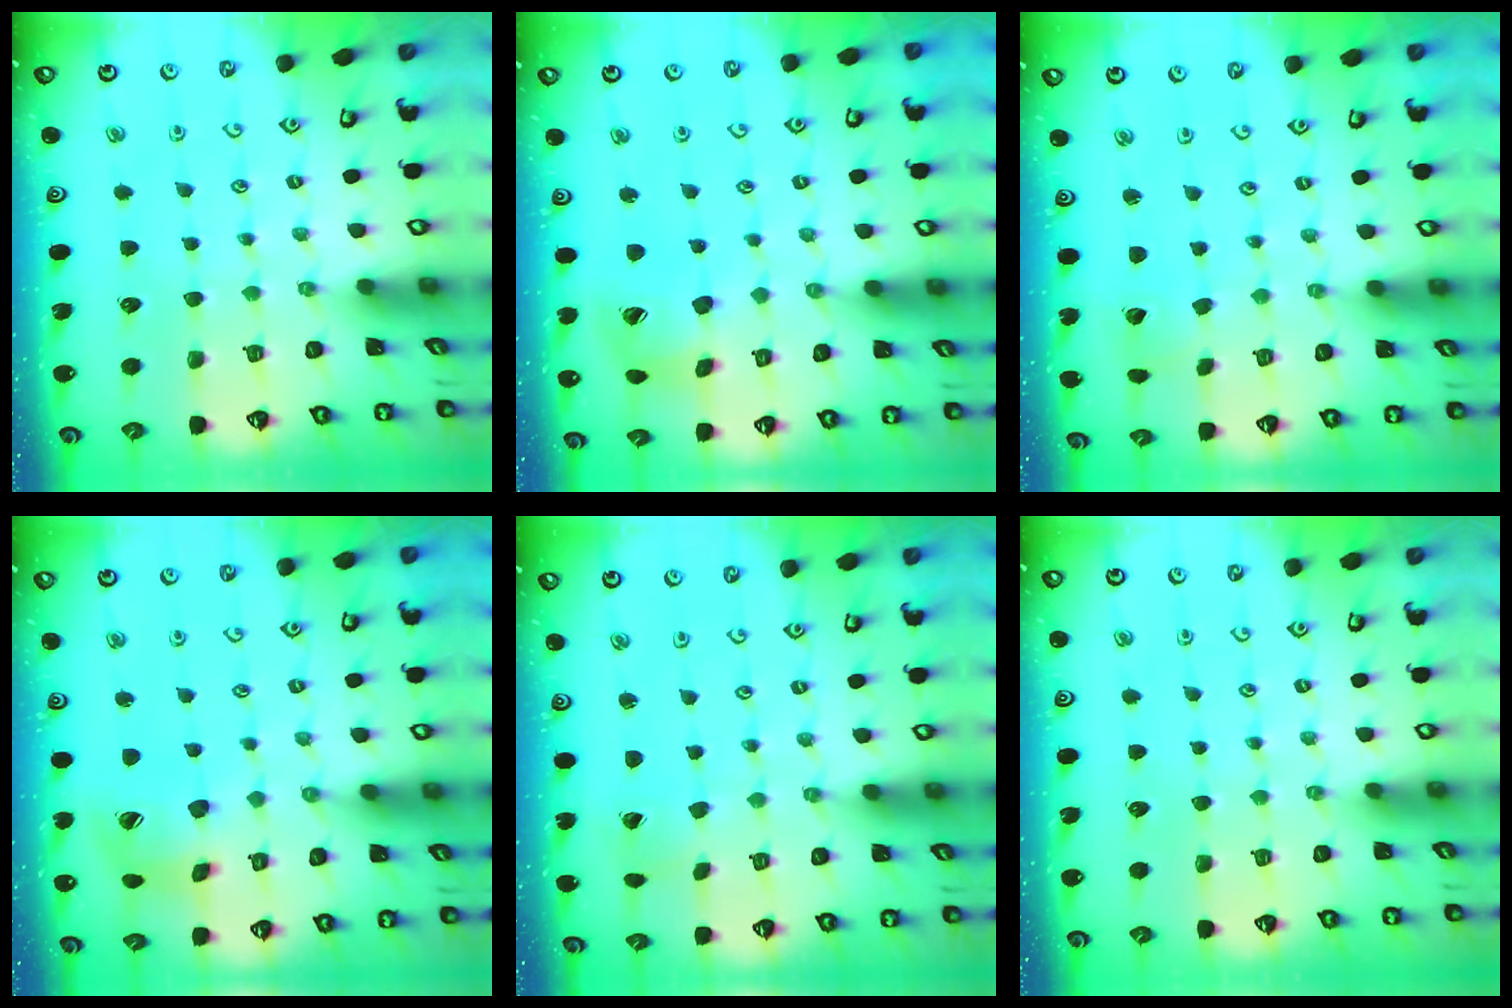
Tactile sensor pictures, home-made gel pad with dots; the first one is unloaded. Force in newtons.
{"total": 14.4, "press": 14.3, "slide": 1.7}
{"total": 2.8, "press": 2.8, "slide": 0.2}
{"total": 11.8, "press": 11.7, "slide": 1.4}
{"total": 0.7, "press": 0.7, "slide": 0.0}
{"total": 0.0}